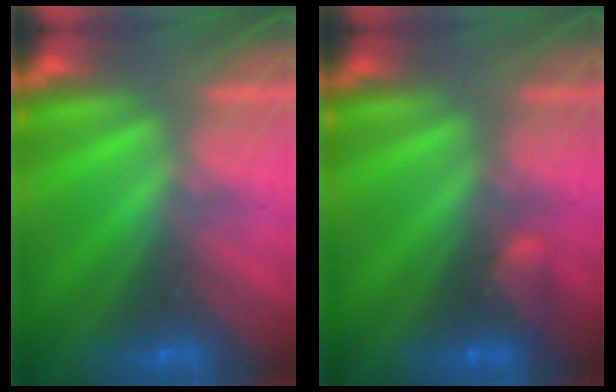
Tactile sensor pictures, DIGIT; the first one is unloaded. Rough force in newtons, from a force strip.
{"total": 2.1}